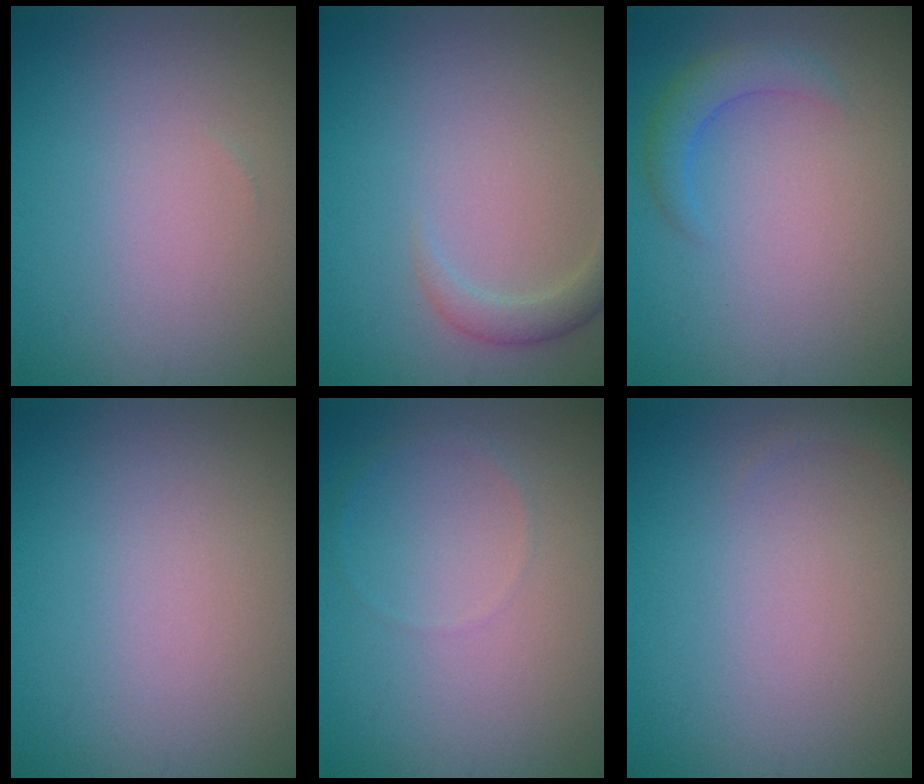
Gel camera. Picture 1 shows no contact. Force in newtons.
{"total": 1.7, "press": 1.7, "slide": 0.1}
{"total": 2.3, "press": 2.3, "slide": 0.0}
{"total": 0.0}
{"total": 0.6, "press": 0.6, "slide": 0.1}
{"total": 0.6, "press": 0.6, "slide": 0.1}